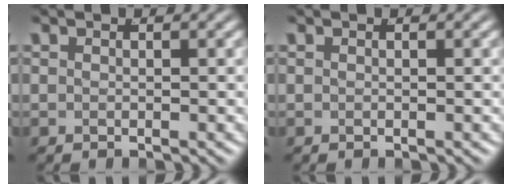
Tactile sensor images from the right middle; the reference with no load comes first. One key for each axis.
{"total": 0.0}